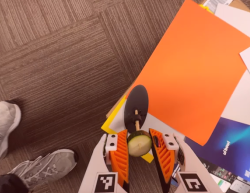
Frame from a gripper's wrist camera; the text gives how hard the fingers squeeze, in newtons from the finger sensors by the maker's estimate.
{"total": 10.5, "left": 11.3, "right": 9.7}